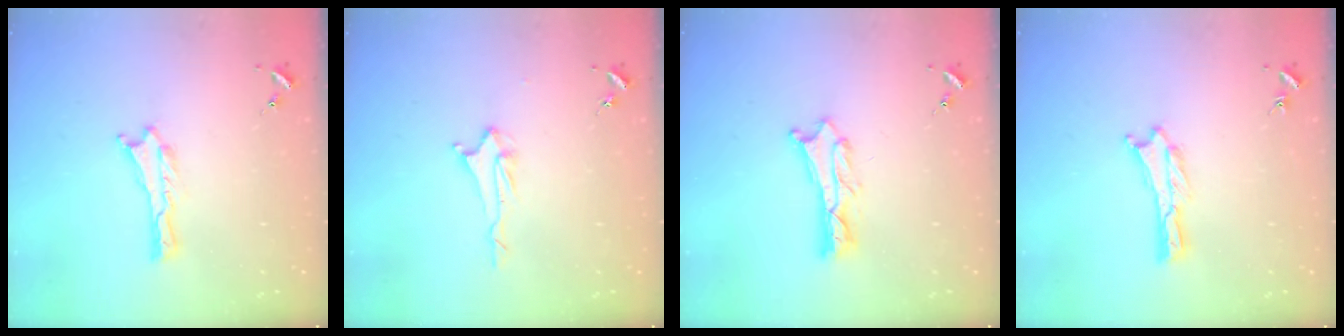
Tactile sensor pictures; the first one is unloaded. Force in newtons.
{"total": 2.0, "press": 2.0, "slide": 0.4}
{"total": 1.8, "press": 1.8, "slide": 0.2}
{"total": 0.0}